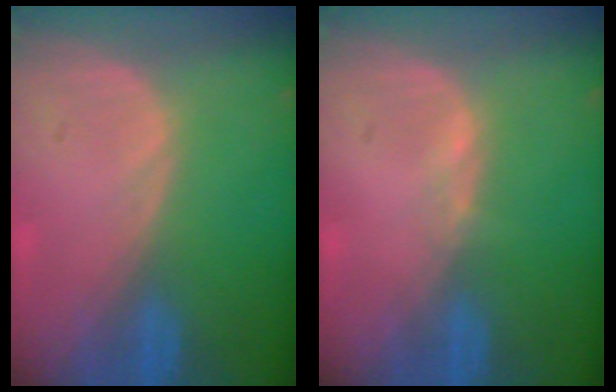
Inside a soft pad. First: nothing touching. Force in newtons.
{"total": 0.6, "press": 0.5, "slide": 0.3}